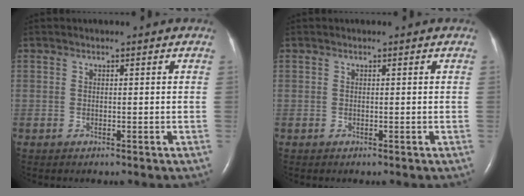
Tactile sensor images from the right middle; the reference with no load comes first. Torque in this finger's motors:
{"motor_torque": [-0.11, -0.22, 0.00, 0.01]}